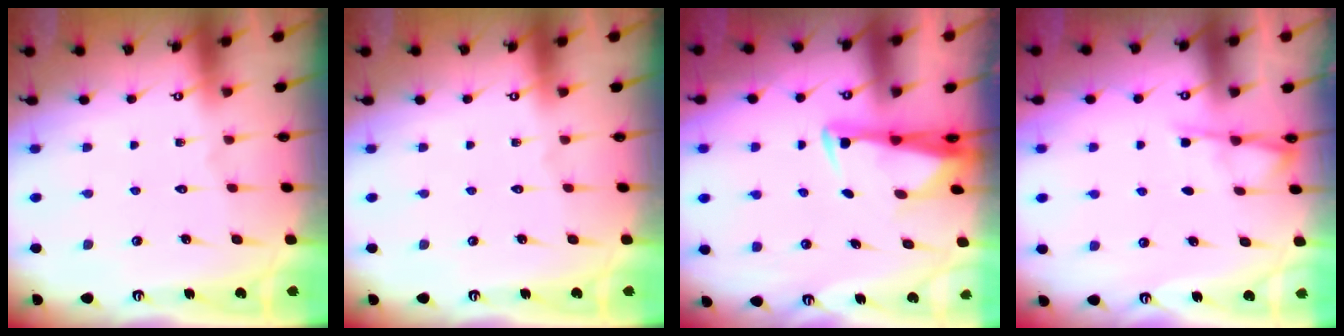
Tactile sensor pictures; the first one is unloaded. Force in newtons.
{"total": 0.0}
{"total": 2.9, "press": 2.8, "slide": 0.6}
{"total": 4.2, "press": 4.2, "slide": 0.6}